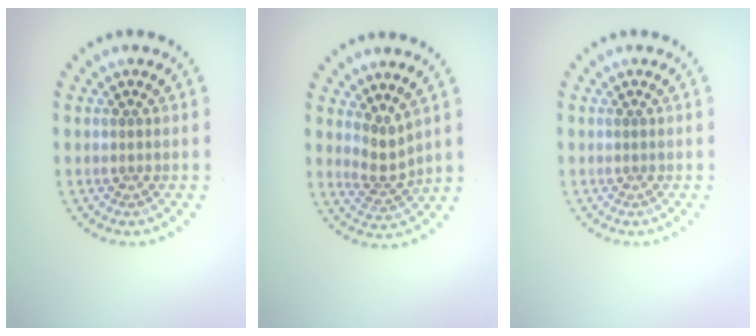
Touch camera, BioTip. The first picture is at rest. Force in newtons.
{"total": 2.2, "press": 1.4, "slide": 1.7}
{"total": 0.0}